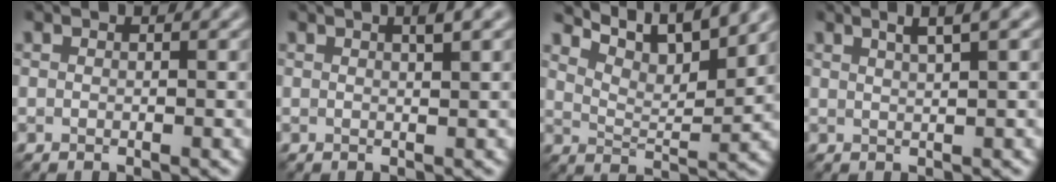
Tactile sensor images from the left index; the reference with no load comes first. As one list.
[{"total": 1.6, "force": [0.8, 0.3, 1.4], "torque": [-0.018, 0.004, 0.010]}, {"total": 6.7, "force": [5.7, 1.3, 3.3], "torque": [-0.064, 0.001, 0.087]}, {"total": 2.5, "force": [1.4, 0.4, 2.0], "torque": [-0.022, 0.006, 0.019]}]